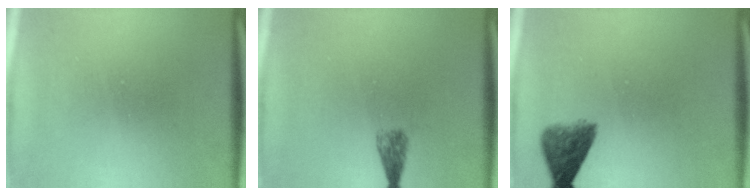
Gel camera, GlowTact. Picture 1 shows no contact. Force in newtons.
{"total": 1.4}
{"total": 4.8}